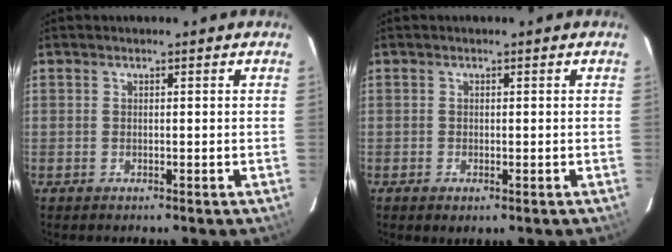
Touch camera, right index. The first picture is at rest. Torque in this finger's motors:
{"motor_torque": [0.62, -0.62, 0.21, 0.05]}